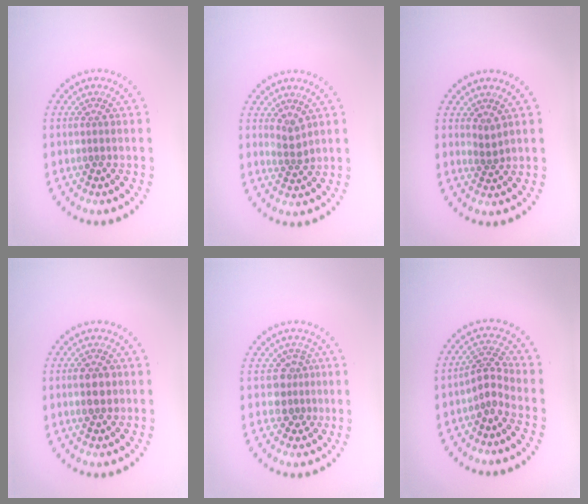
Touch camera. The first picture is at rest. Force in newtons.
{"total": 1.6, "press": 1.2, "slide": 1.1}
{"total": 1.0, "press": 0.8, "slide": 0.6}
{"total": 2.6, "press": 2.6, "slide": 0.2}
{"total": 2.3, "press": 1.8, "slide": 1.4}
{"total": 2.3, "press": 1.6, "slide": 1.7}